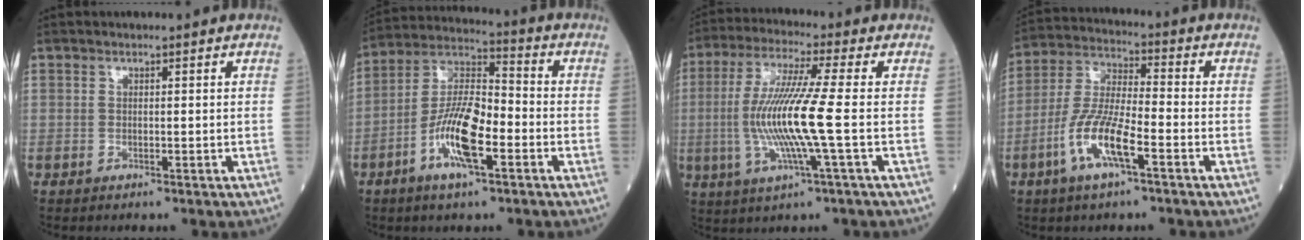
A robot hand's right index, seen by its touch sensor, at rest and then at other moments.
{"total": 12.1, "force": [-4.5, 3.2, 10.7], "torque": [-0.213, 0.005, -0.086]}
{"total": 11.8, "force": [-1.4, -0.5, 11.8], "torque": [-0.246, -0.003, -0.034]}
{"total": 10.2, "force": [-4.4, 1.8, 9.0], "torque": [-0.188, -0.002, -0.087]}